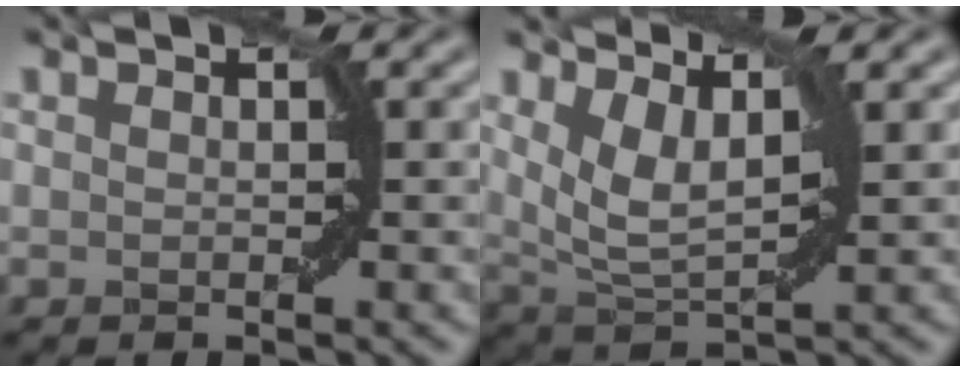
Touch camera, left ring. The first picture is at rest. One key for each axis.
{"total": 3.9, "fx": 2.2, "fy": 1.4, "fz": 3.0, "tx": -0.065, "ty": -0.006, "tz": 0.047}